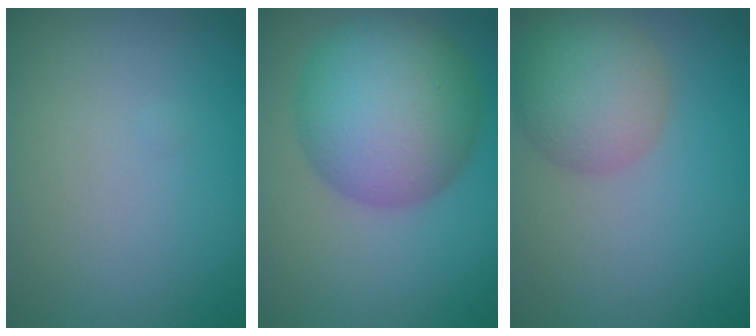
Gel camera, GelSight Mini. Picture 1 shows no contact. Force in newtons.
{"total": 9.6, "press": 9.6, "slide": 0.2}
{"total": 4.9, "press": 4.9, "slide": 0.1}